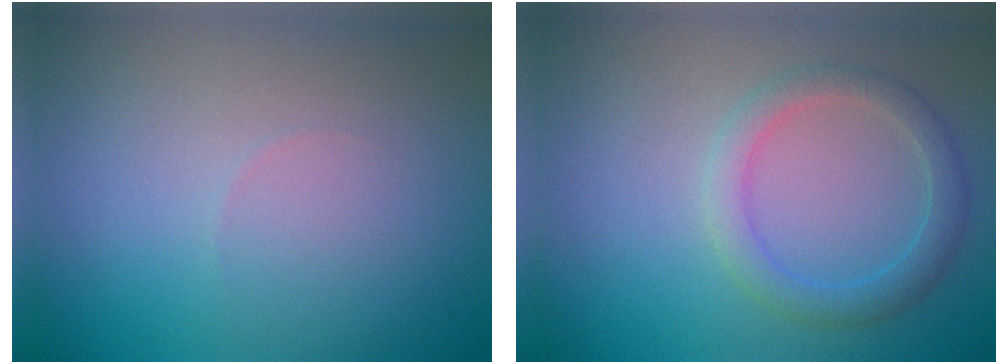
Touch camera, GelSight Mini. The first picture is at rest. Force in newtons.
{"total": 2.7, "press": 2.7, "slide": 0.0}